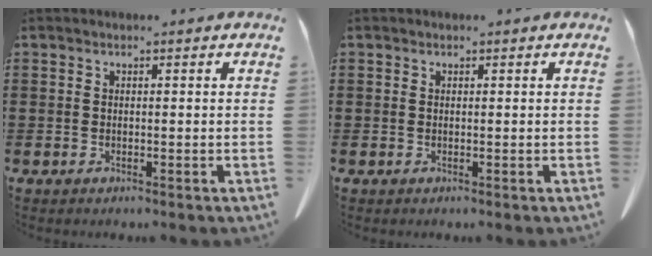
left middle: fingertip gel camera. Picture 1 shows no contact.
{"total": 0.0}